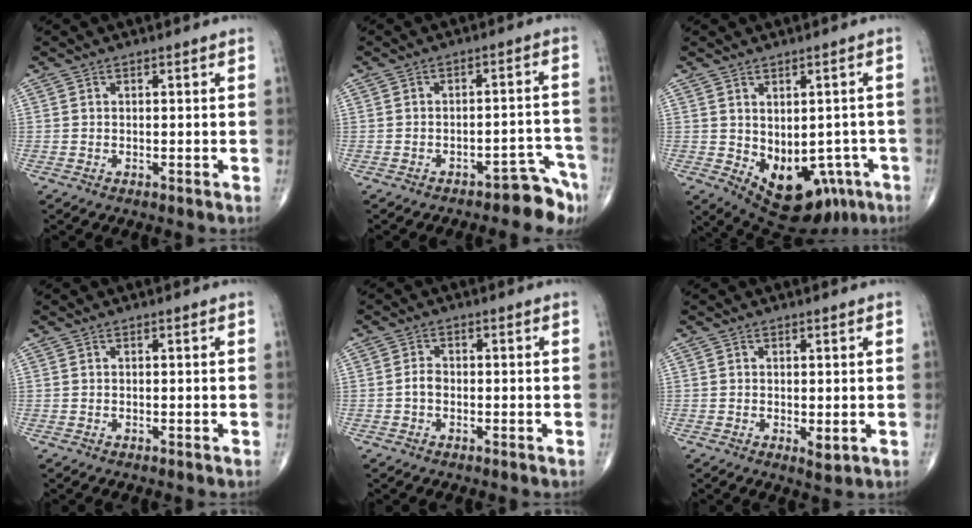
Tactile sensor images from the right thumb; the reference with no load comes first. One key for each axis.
{"total": 6.3, "fx": -5.2, "fy": 2.6, "fz": 2.4, "tx": -0.001, "ty": 0.075, "tz": -0.068}
{"total": 15.1, "fx": -5.5, "fy": 9.5, "fz": 10.3, "tx": -0.110, "ty": 0.011, "tz": -0.053}
{"total": 0.0}
{"total": 2.0, "fx": -0.6, "fy": 1.4, "fz": 1.3, "tx": -0.019, "ty": 0.007, "tz": -0.014}
{"total": 1.9, "fx": -0.2, "fy": 0.8, "fz": 1.7, "tx": -0.023, "ty": -0.006, "tz": -0.001}